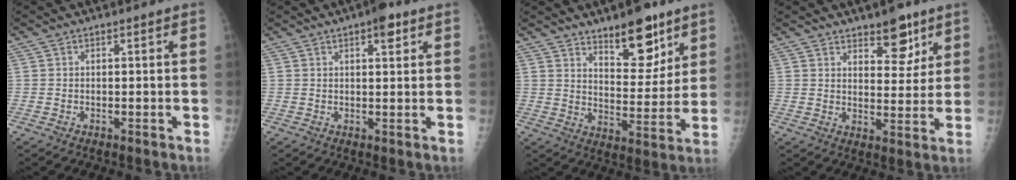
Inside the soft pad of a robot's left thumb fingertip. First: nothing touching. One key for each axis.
{"total": 3.9, "fx": 2.1, "fy": 1.5, "fz": 2.9, "tx": -0.030, "ty": -0.006, "tz": 0.025}
{"total": 12.7, "fx": 8.5, "fy": 5.3, "fz": 7.8, "tx": -0.074, "ty": -0.058, "tz": 0.133}
{"total": 8.1, "fx": 5.3, "fy": 3.9, "fz": 4.7, "tx": -0.032, "ty": -0.033, "tz": 0.077}